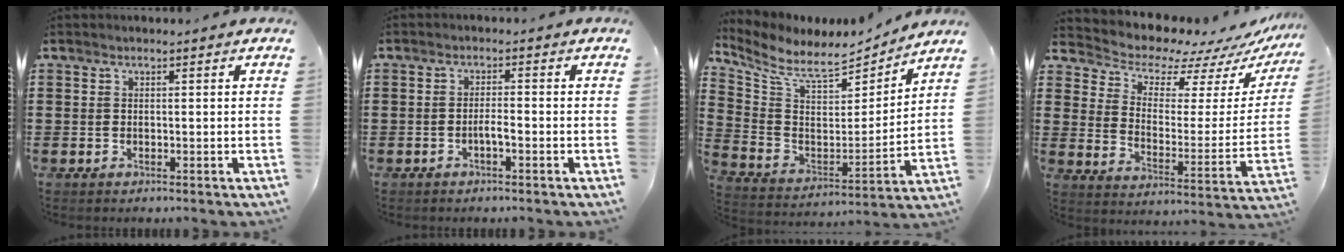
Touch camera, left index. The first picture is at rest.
{"total": 1.8, "force": [-0.9, 0.3, 1.6], "torque": [-0.029, 0.001, -0.017]}
{"total": 8.6, "force": [7.6, 2.0, 3.5], "torque": [-0.106, -0.054, 0.128]}
{"total": 7.3, "force": [6.9, 2.1, 1.2], "torque": [-0.050, -0.062, 0.119]}